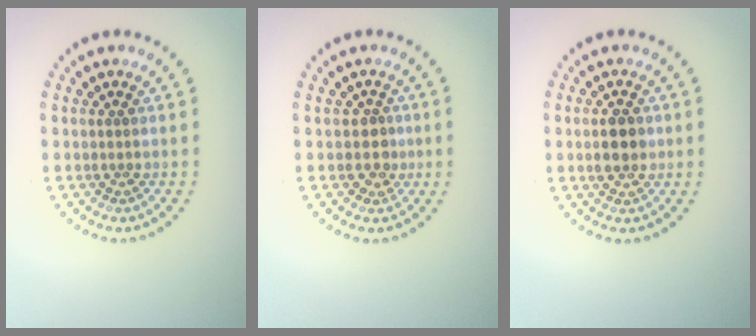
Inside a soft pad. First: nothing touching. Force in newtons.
{"total": 1.8, "press": 1.4, "slide": 1.2}
{"total": 2.8, "press": 2.8, "slide": 0.2}